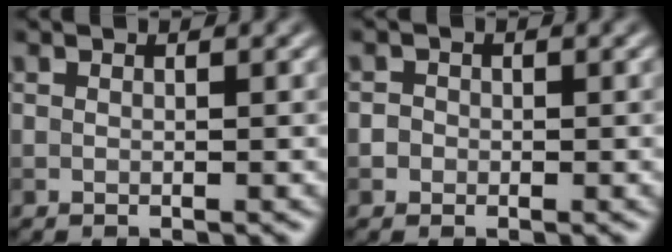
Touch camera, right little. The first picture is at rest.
{"total": 1.3, "force": [-0.1, 1.2, 0.4], "torque": [0.005, 0.003, -0.008]}